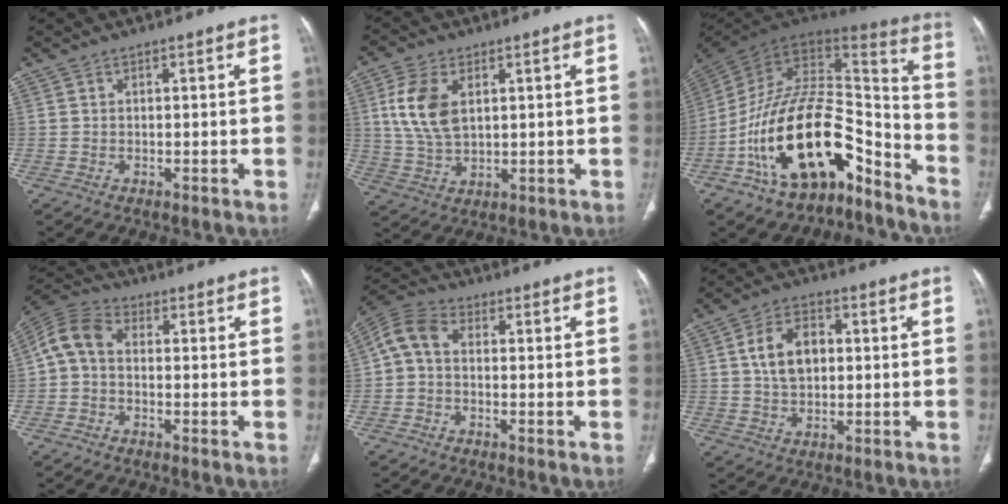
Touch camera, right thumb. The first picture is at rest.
{"total": 10.1, "force": [2.7, 6.0, 7.7], "torque": [-0.156, -0.006, 0.060]}
{"total": 26.0, "force": [-14.2, 12.9, 17.6], "torque": [-0.286, 0.104, -0.235]}
{"total": 6.9, "force": [-0.4, 4.5, 5.1], "torque": [-0.098, 0.023, -0.025]}
{"total": 6.1, "force": [-0.3, 3.9, 4.6], "torque": [-0.089, 0.021, -0.022]}
{"total": 8.4, "force": [1.3, 5.5, 6.3], "torque": [-0.099, 0.009, 0.022]}